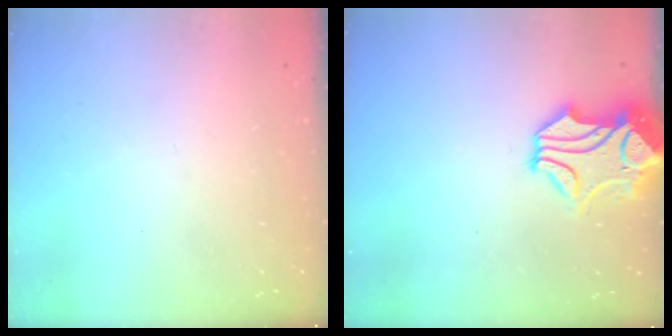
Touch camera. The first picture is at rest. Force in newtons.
{"total": 2.3, "press": 1.9, "slide": 1.3}